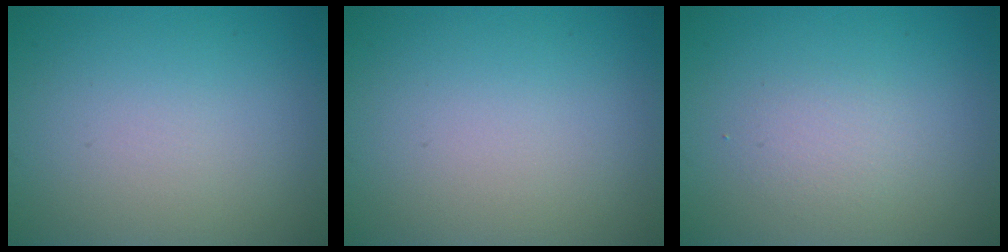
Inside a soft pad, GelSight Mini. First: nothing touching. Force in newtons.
{"total": 0.0}
{"total": 1.5, "press": 1.4, "slide": 0.1}